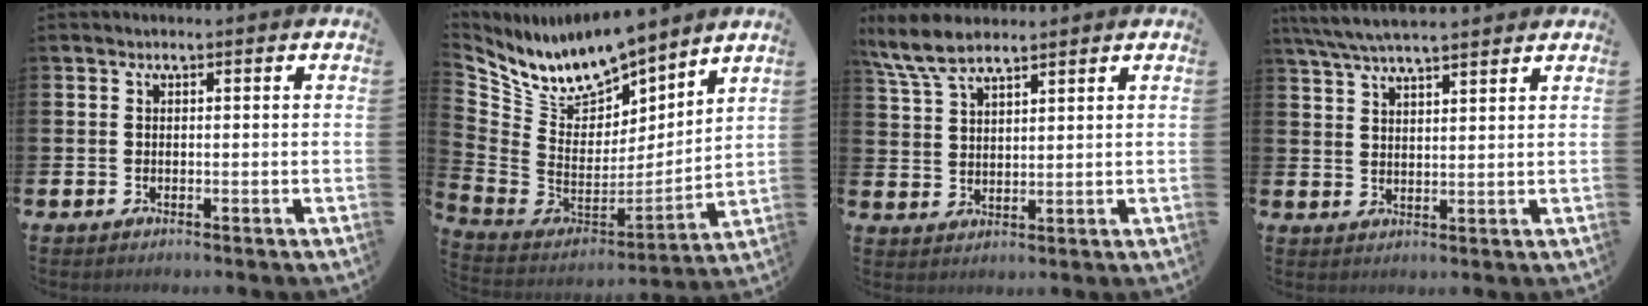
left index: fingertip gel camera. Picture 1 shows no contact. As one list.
[{"total": 9.7, "force": [9.2, 2.8, 1.4], "torque": [-0.090, -0.072, 0.170]}, {"total": 6.9, "force": [5.9, 1.9, 3.0], "torque": [-0.073, -0.017, 0.110]}, {"total": 5.9, "force": [5.5, 0.6, 2.0], "torque": [-0.057, -0.016, 0.101]}]